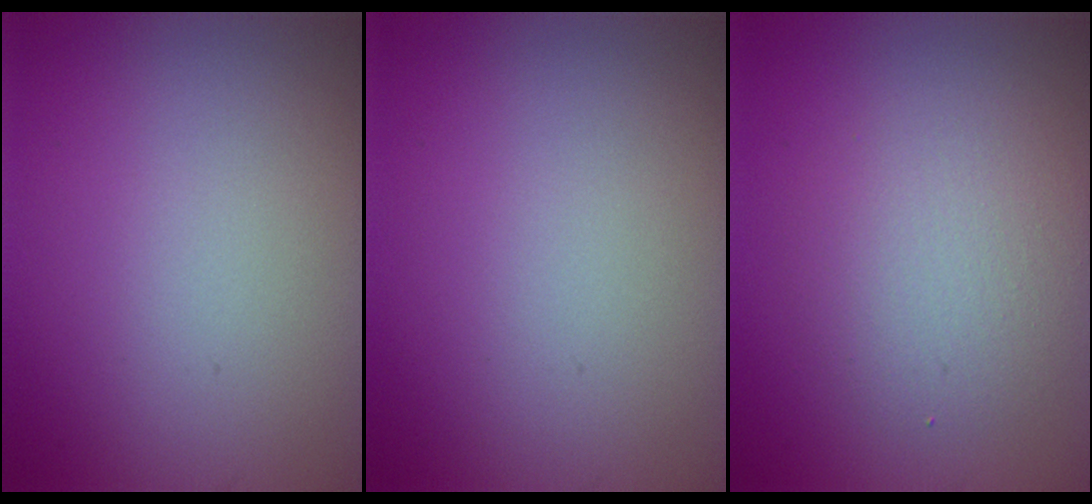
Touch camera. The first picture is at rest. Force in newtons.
{"total": 0.0}
{"total": 3.3, "press": 3.3, "slide": 0.1}